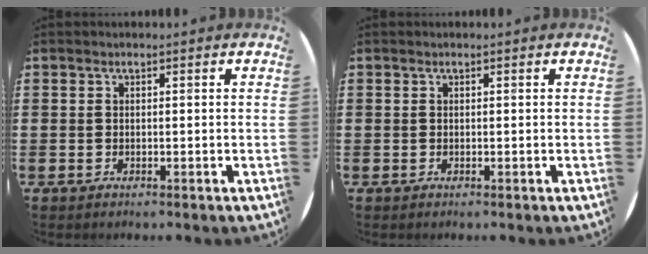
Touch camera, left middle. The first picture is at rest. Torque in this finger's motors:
{"motor_torque": [-0.15, 0.02, -0.01, -0.01]}